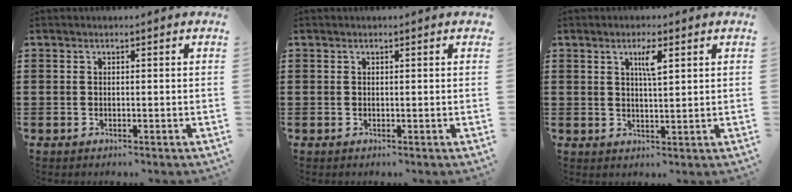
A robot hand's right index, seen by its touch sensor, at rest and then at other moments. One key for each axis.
{"total": 0.0}
{"total": 3.5, "fx": 1.5, "fy": 0.7, "fz": 3.1, "tx": -0.050, "ty": 0.000, "tz": 0.019}